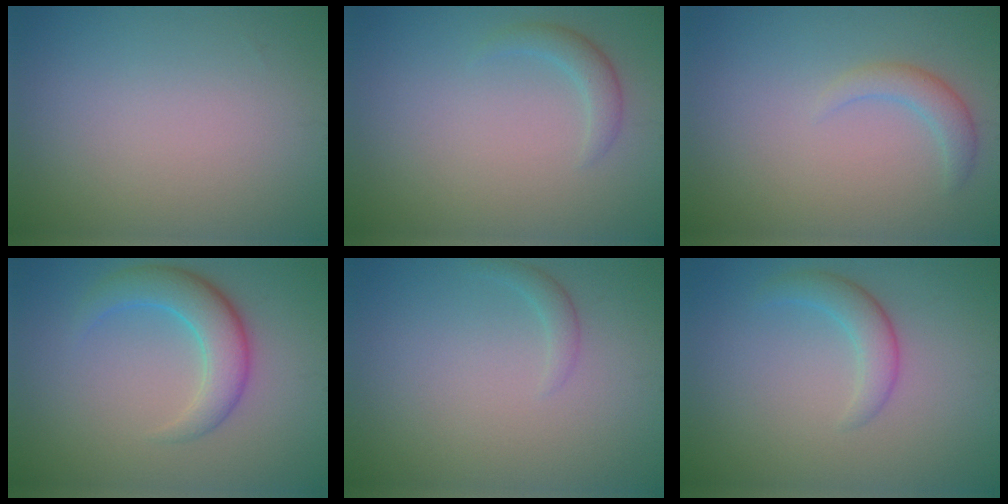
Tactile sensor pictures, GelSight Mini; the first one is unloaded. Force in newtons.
{"total": 1.6, "press": 1.6, "slide": 0.1}
{"total": 1.9, "press": 1.9, "slide": 0.1}
{"total": 4.4, "press": 4.4, "slide": 0.3}
{"total": 1.0, "press": 1.0, "slide": 0.0}
{"total": 2.4, "press": 2.4, "slide": 0.2}